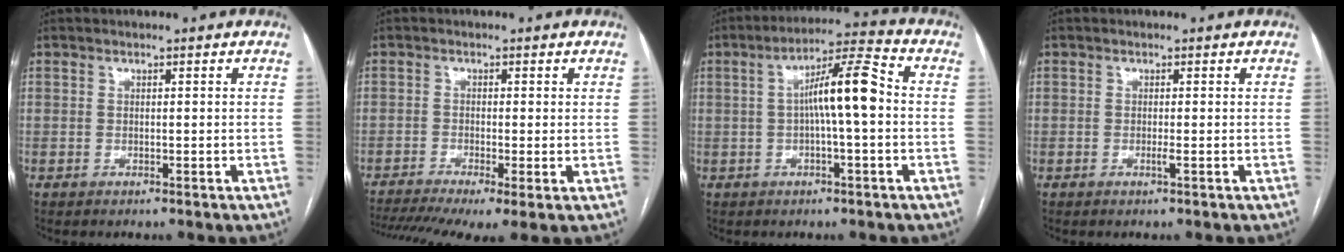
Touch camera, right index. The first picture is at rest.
{"total": 10.6, "force": [-6.6, 2.4, 8.0], "torque": [-0.153, -0.009, -0.108]}
{"total": 9.2, "force": [0.0, 0.8, 9.1], "torque": [-0.156, 0.026, -0.006]}
{"total": 0.7, "force": [-0.3, -0.2, 0.7], "torque": [-0.015, -0.001, -0.006]}